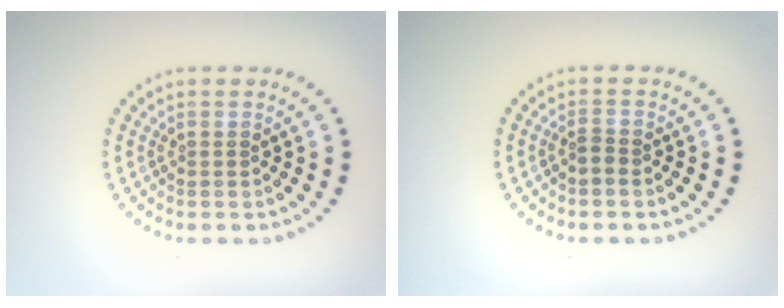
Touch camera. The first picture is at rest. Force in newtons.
{"total": 1.0, "press": 0.8, "slide": 0.6}